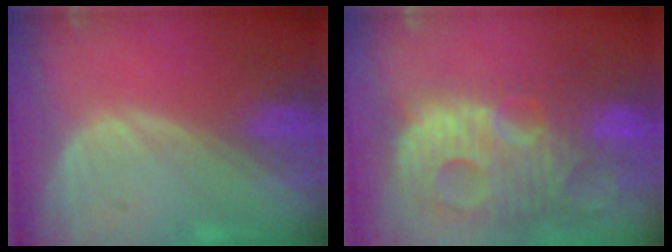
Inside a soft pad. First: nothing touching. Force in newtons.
{"total": 14.1, "press": 12.2, "slide": 7.1}